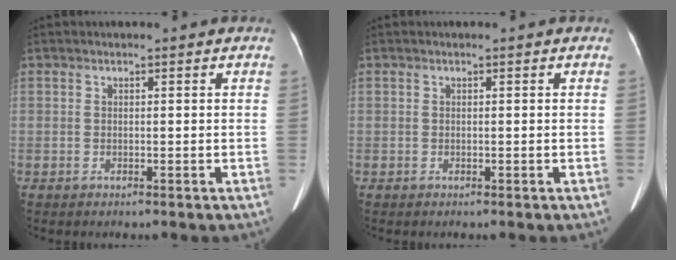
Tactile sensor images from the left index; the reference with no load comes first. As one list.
[{"total": 0.0}]